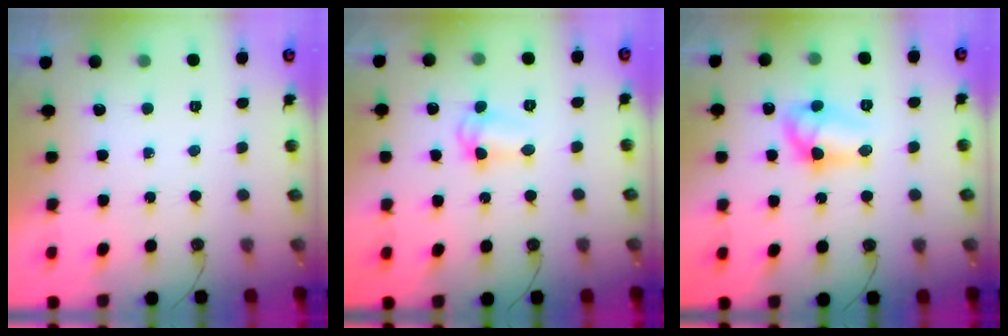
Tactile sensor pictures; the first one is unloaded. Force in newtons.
{"total": 6.4, "press": 5.5, "slide": 3.3}
{"total": 11.6, "press": 11.6, "slide": 1.0}